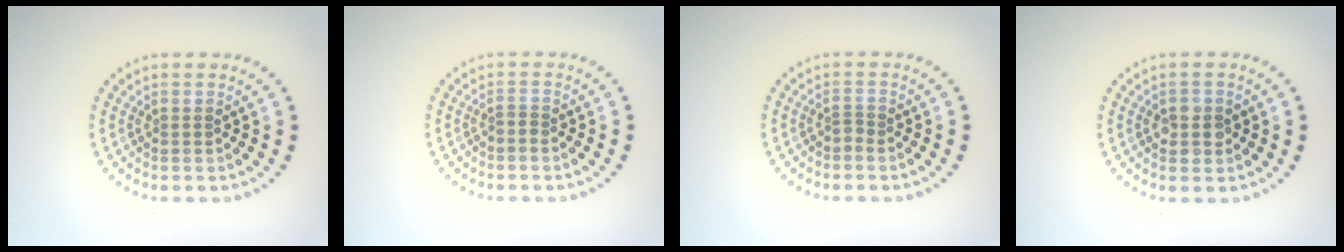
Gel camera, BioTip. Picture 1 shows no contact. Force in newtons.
{"total": 0.6, "press": 0.3, "slide": 0.5}
{"total": 0.6, "press": 0.3, "slide": 0.5}
{"total": 2.2, "press": 2.2, "slide": 0.5}